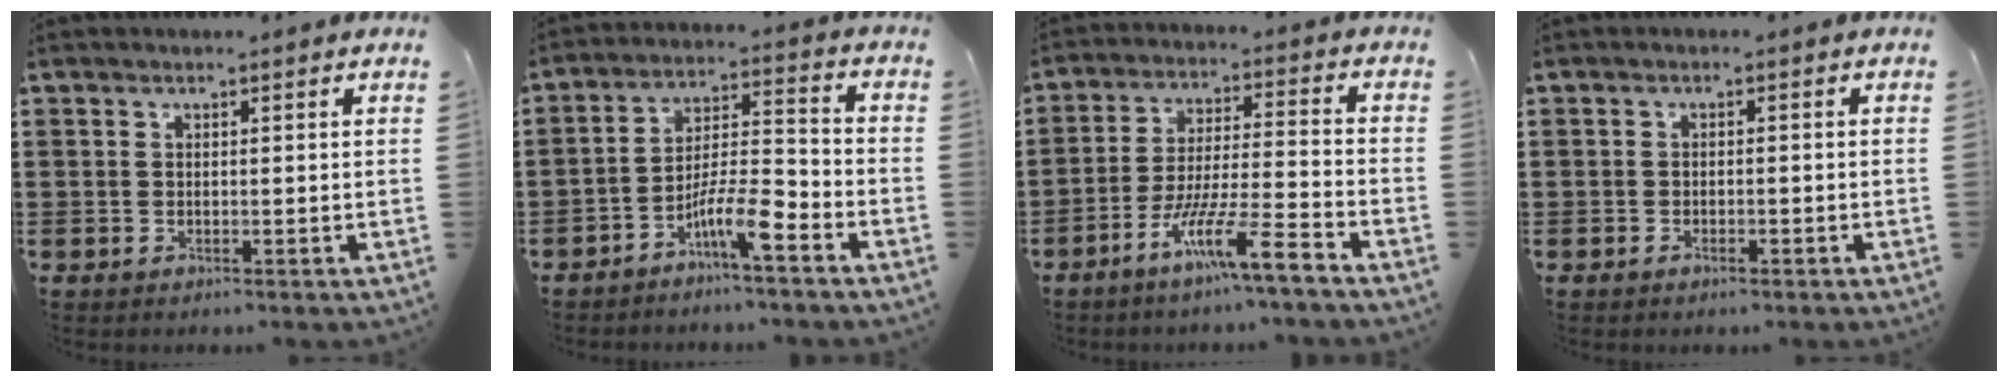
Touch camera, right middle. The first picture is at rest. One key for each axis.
{"total": 7.8, "fx": -5.1, "fy": 1.3, "fz": 5.8, "tx": -0.114, "ty": 0.001, "tz": -0.098}
{"total": 10.0, "fx": -7.0, "fy": 0.2, "fz": 7.1, "tx": -0.131, "ty": -0.004, "tz": -0.135}
{"total": 0.8, "fx": -0.6, "fy": 0.3, "fz": 0.4, "tx": -0.012, "ty": -0.004, "tz": -0.012}